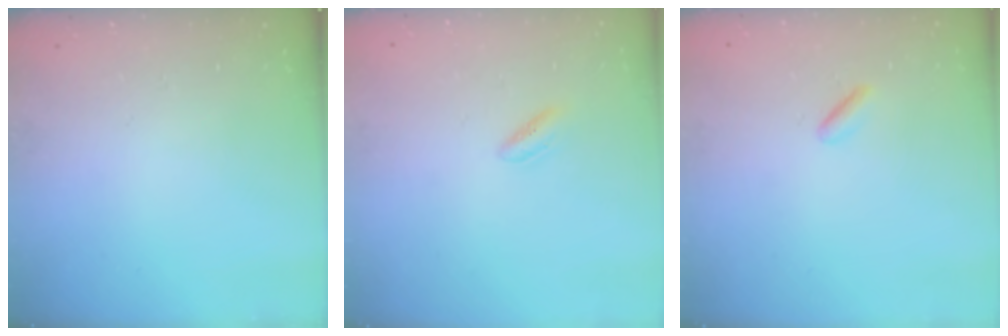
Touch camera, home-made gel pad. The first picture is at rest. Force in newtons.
{"total": 2.5, "press": 2.4, "slide": 0.7}
{"total": 1.1, "press": 0.9, "slide": 0.7}